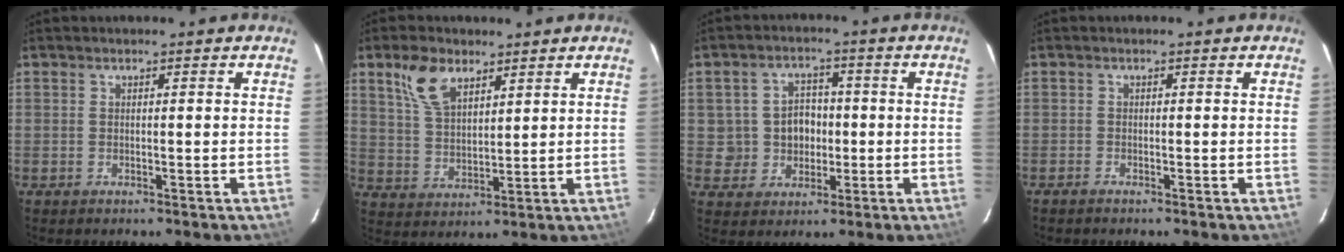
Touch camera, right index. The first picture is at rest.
{"total": 8.6, "force": [5.1, 4.6, 5.2], "torque": [-0.102, 0.016, 0.106]}
{"total": 6.6, "force": [-0.3, 6.3, 1.8], "torque": [-0.037, 0.026, 0.007]}
{"total": 0.7, "force": [-0.7, 0.1, 0.1], "torque": [-0.006, -0.002, -0.014]}